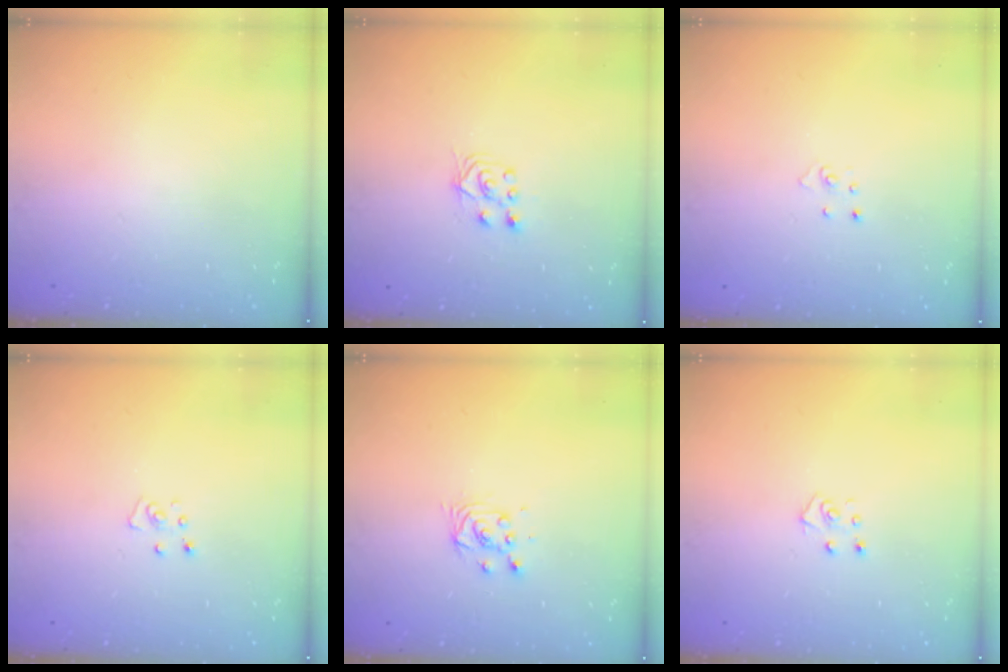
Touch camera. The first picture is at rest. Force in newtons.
{"total": 5.5, "press": 5.5, "slide": 0.4}
{"total": 3.0, "press": 2.9, "slide": 0.3}
{"total": 2.8, "press": 2.8, "slide": 0.2}
{"total": 3.9, "press": 3.8, "slide": 0.4}
{"total": 4.7, "press": 4.7, "slide": 0.4}